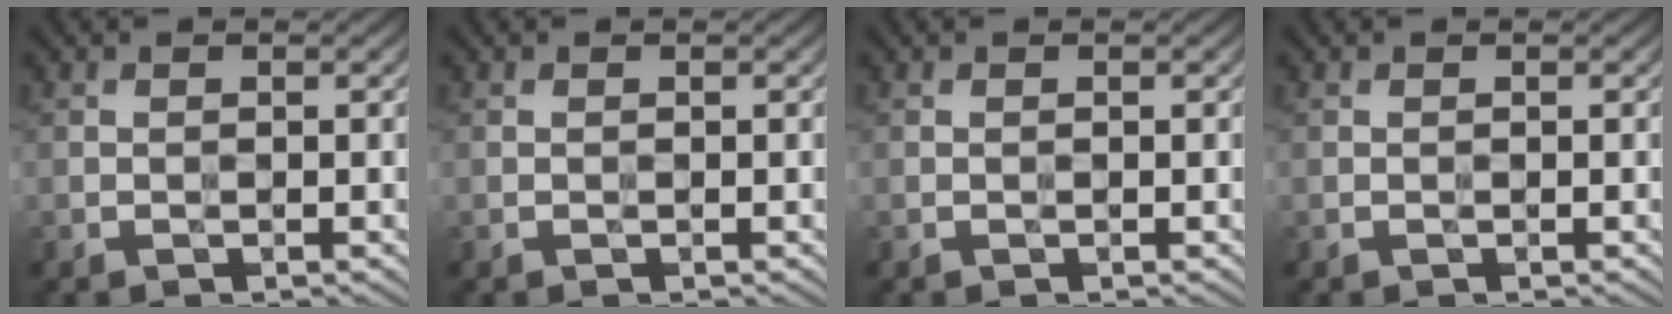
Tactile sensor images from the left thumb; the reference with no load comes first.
{"total": 0.0}
{"total": 3.2, "force": [2.3, -1.4, -1.8], "torque": [0.034, 0.006, 0.028]}
{"total": 0.0}